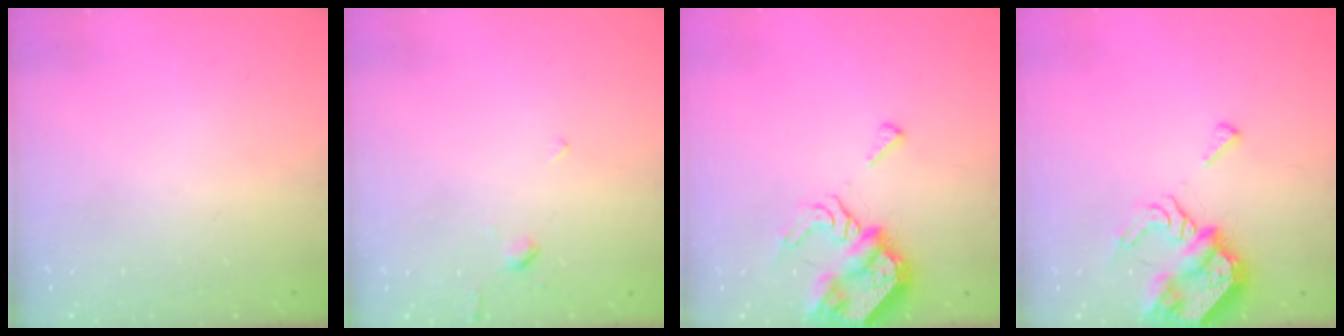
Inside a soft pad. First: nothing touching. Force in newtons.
{"total": 3.5, "press": 3.5, "slide": 0.7}
{"total": 8.0, "press": 7.9, "slide": 0.8}
{"total": 8.0, "press": 7.9, "slide": 0.8}